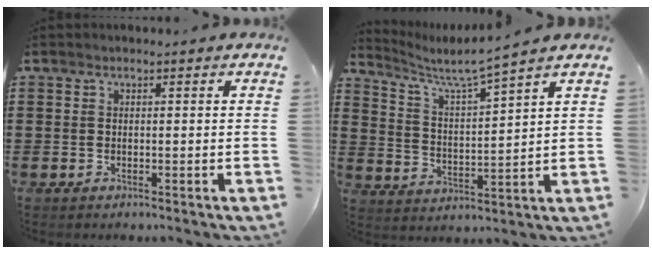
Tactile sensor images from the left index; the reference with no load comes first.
{"total": 4.8, "force": [4.2, -0.6, 2.1], "torque": [-0.065, -0.036, 0.062]}